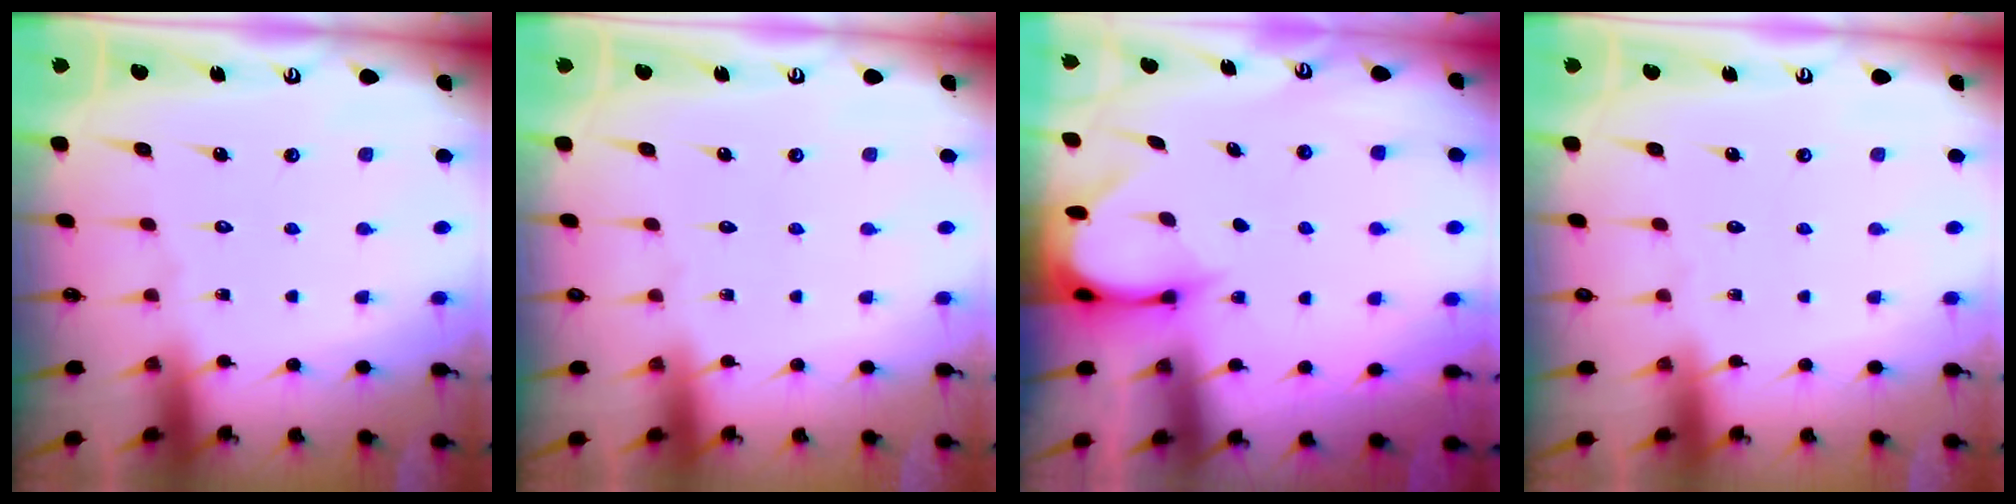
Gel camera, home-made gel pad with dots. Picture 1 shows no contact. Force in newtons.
{"total": 0.0}
{"total": 3.5, "press": 3.5, "slide": 0.2}
{"total": 0.0}